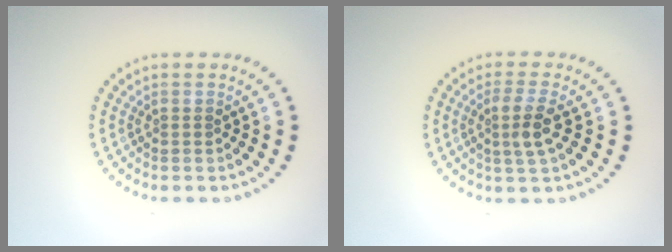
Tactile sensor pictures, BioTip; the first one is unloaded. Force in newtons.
{"total": 2.6, "press": 2.4, "slide": 1.1}